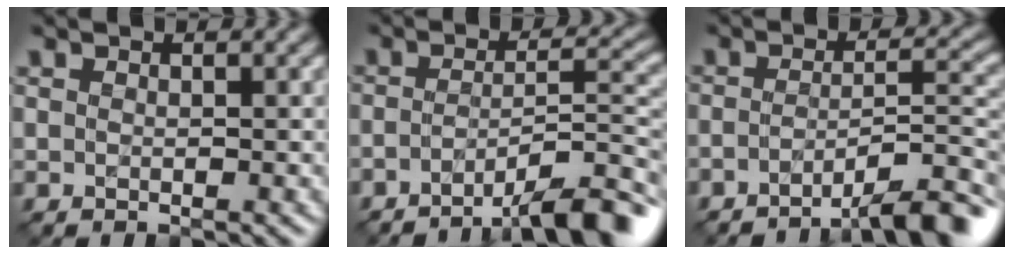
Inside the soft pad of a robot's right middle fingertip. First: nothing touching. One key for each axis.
{"total": 7.4, "fx": -5.1, "fy": 1.4, "fz": 5.2, "tx": -0.063, "ty": 0.012, "tz": -0.084}
{"total": 6.7, "fx": -4.8, "fy": 1.1, "fz": 4.6, "tx": -0.057, "ty": 0.012, "tz": -0.078}